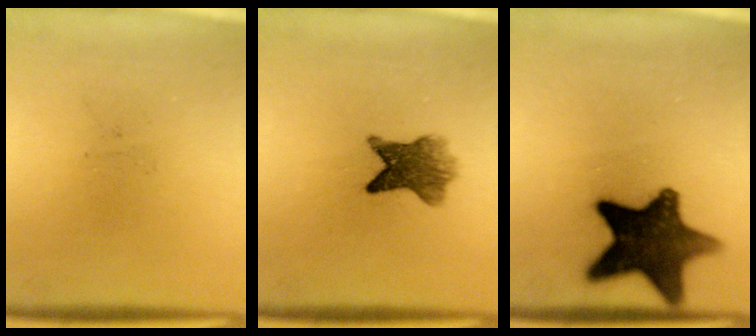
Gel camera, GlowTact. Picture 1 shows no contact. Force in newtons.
{"total": 5.9}
{"total": 14.2}